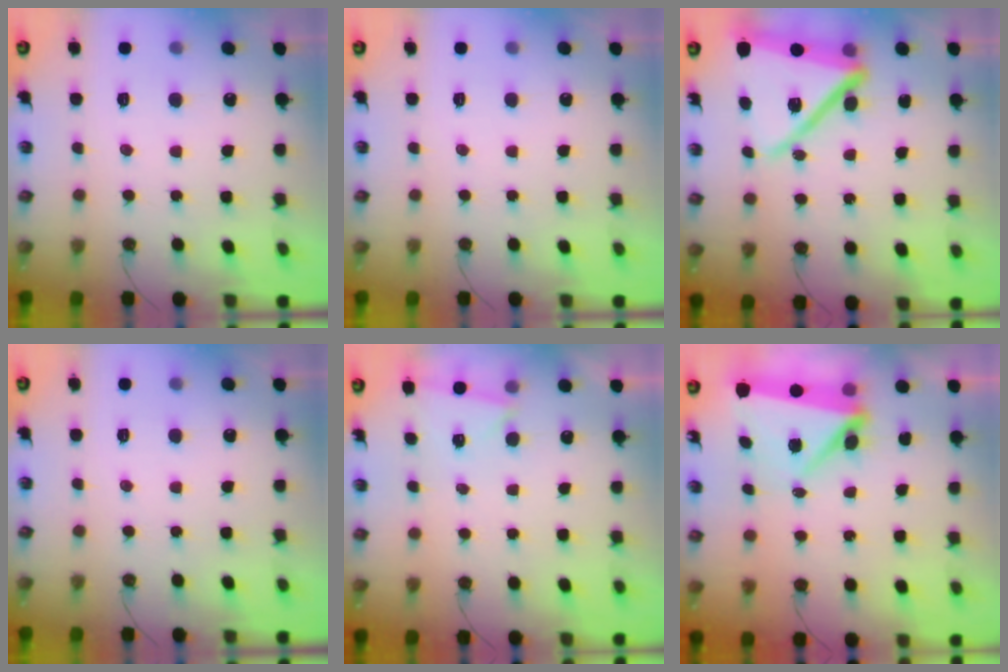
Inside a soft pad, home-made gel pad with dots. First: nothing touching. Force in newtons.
{"total": 0.0}
{"total": 19.4, "press": 19.4, "slide": 1.6}
{"total": 0.0}
{"total": 0.6, "press": 0.0, "slide": 0.6}
{"total": 7.5, "press": 6.5, "slide": 3.7}